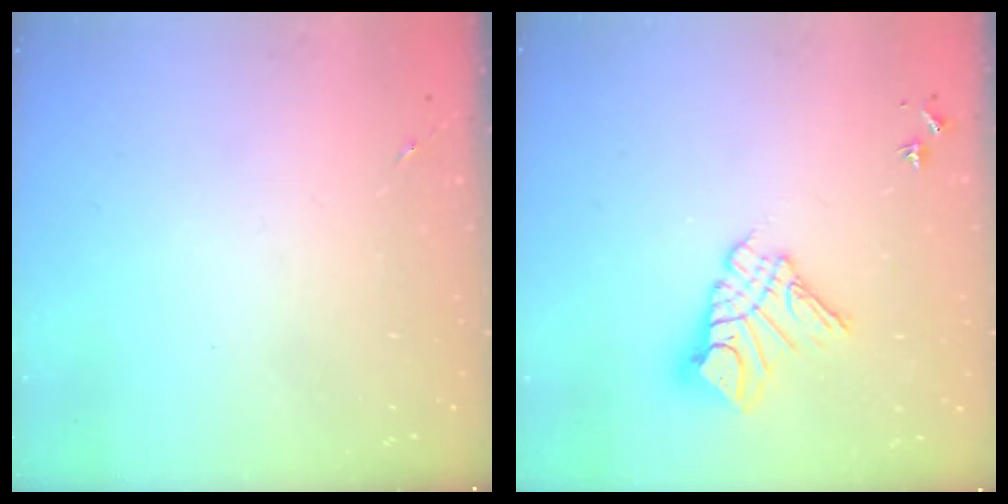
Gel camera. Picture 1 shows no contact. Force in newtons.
{"total": 11.7, "press": 11.7, "slide": 1.2}